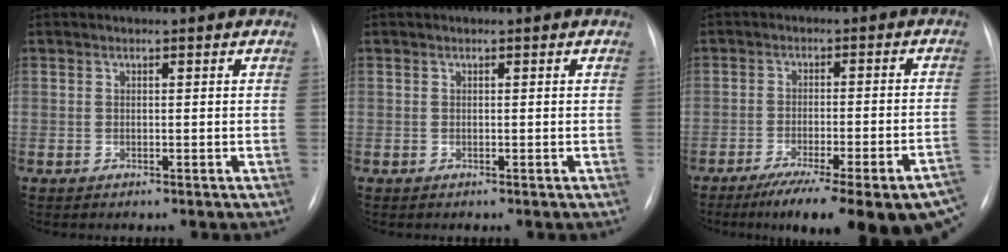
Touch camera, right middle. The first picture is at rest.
{"total": 0.0}
{"total": 23.2, "force": [-17.6, 2.4, 14.9], "torque": [-0.143, -0.021, -0.234]}